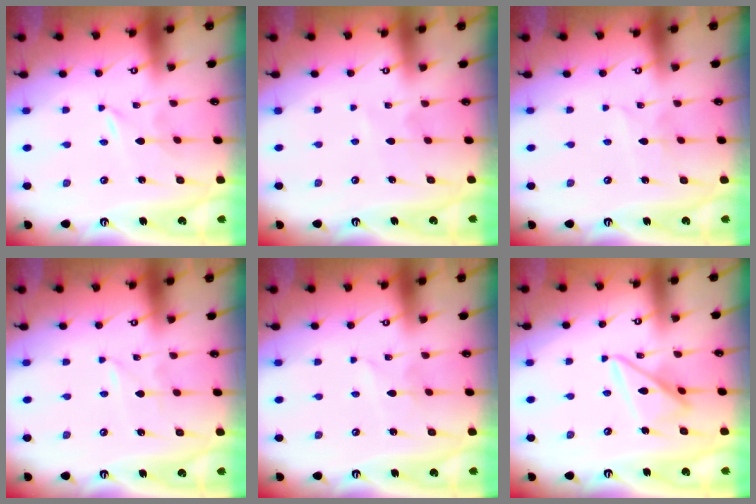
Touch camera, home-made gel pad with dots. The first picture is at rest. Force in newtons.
{"total": 2.2, "press": 2.1, "slide": 0.3}
{"total": 5.1, "press": 5.1, "slide": 0.4}
{"total": 0.0}
{"total": 2.8, "press": 2.8, "slide": 0.3}
{"total": 12.7, "press": 12.6, "slide": 1.2}